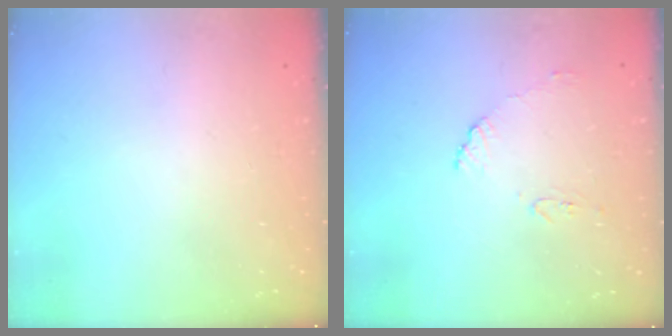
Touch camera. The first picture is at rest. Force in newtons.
{"total": 8.2, "press": 8.1, "slide": 0.8}